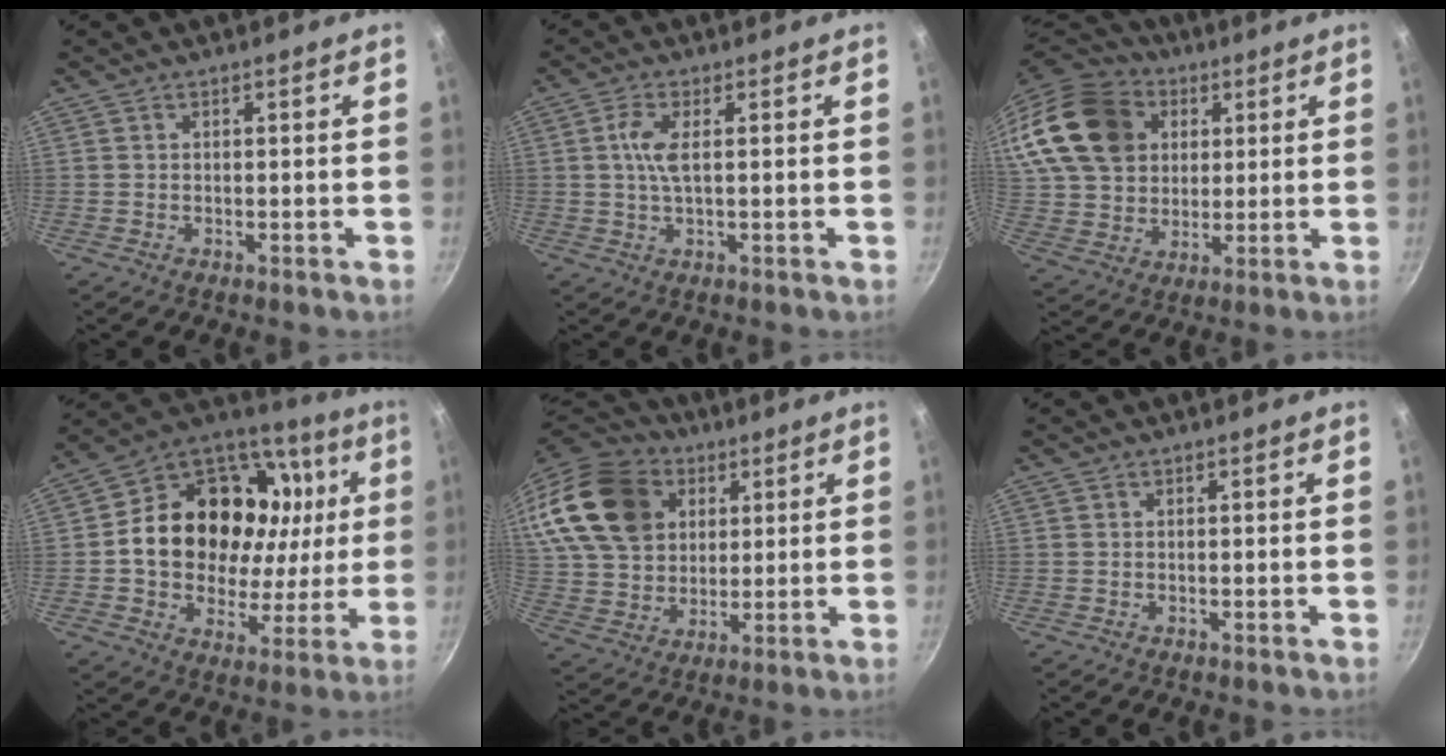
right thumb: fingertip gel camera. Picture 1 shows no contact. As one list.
[{"total": 4.4, "force": [0.5, 1.2, 4.2], "torque": [-0.101, 0.004, 0.010]}, {"total": 25.7, "force": [9.2, 19.7, 13.7], "torque": [-0.287, 0.025, 0.175]}, {"total": 28.5, "force": [5.4, 20.6, 19.0], "torque": [-0.279, 0.019, 0.091]}, {"total": 25.4, "force": [10.0, 18.9, 13.7], "torque": [-0.274, 0.014, 0.191]}, {"total": 0.0}]